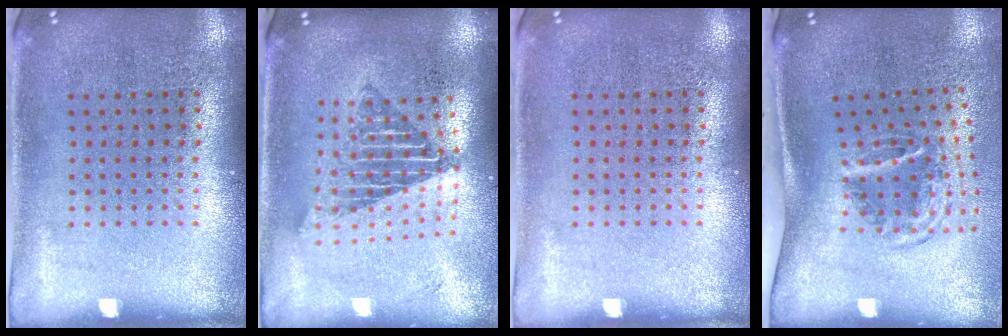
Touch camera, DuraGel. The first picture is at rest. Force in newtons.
{"total": 1.7, "press": 1.3, "slide": 1.0}
{"total": 0.0}
{"total": 2.0, "press": 1.2, "slide": 1.6}